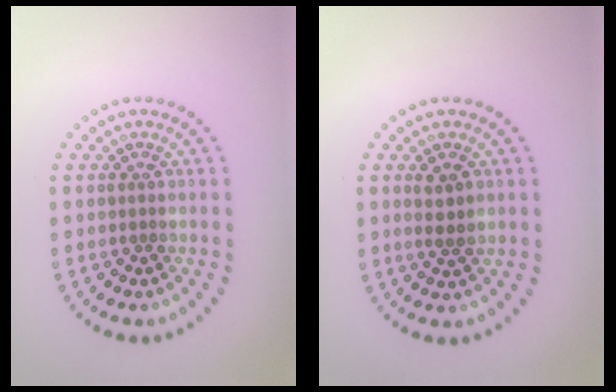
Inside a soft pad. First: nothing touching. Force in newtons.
{"total": 2.0, "press": 2.0, "slide": 0.5}